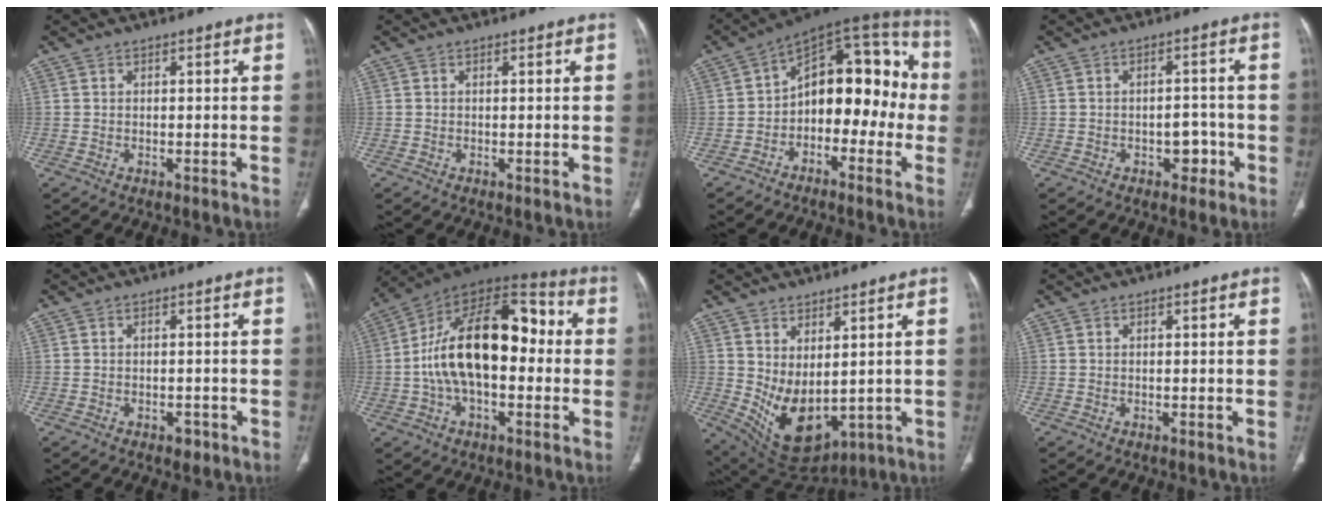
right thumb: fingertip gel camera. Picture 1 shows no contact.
{"total": 0.0}
{"total": 16.9, "force": [-2.2, 10.5, 13.1], "torque": [-0.124, 0.064, -0.048]}
{"total": 4.3, "force": [-1.9, 2.8, 2.6], "torque": [-0.012, 0.021, -0.026]}
{"total": 1.7, "force": [-1.0, 1.0, 0.9], "torque": [-0.004, 0.003, -0.012]}
{"total": 22.3, "force": [-0.1, 12.3, 18.6], "torque": [-0.301, 0.047, -0.009]}
{"total": 11.1, "force": [0.7, 6.3, 9.2], "torque": [-0.144, -0.026, 0.048]}
{"total": 0.0}